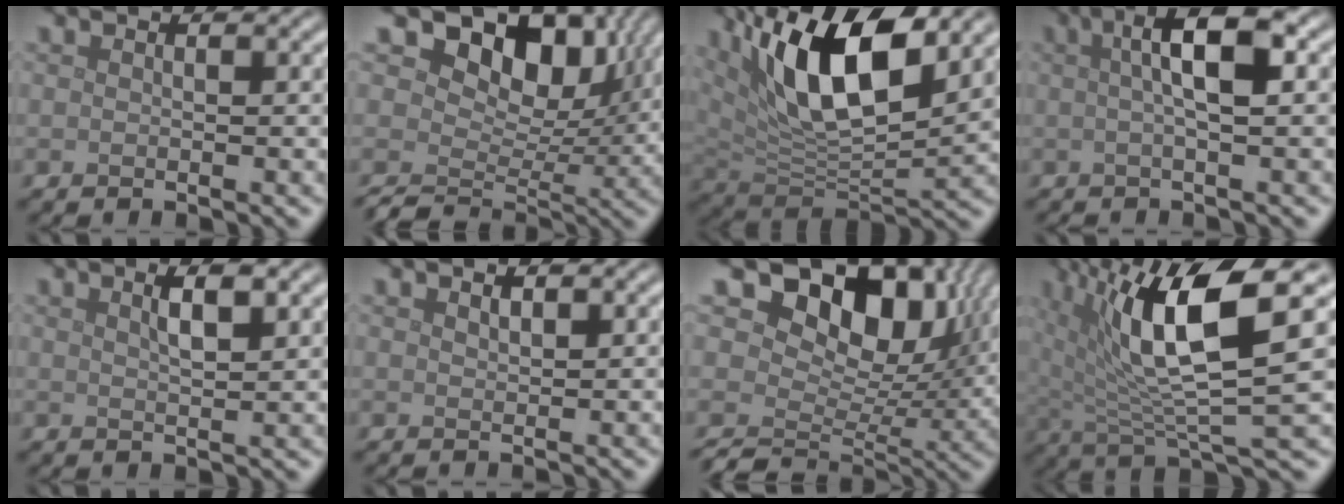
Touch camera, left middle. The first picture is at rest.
{"total": 10.9, "force": [4.8, 7.2, 6.6], "torque": [-0.108, 0.014, 0.075]}
{"total": 11.7, "force": [4.7, 4.6, 9.7], "torque": [-0.166, 0.003, 0.081]}
{"total": 5.5, "force": [1.0, 1.3, 5.3], "torque": [-0.071, 0.016, 0.007]}
{"total": 2.7, "force": [1.4, 0.7, 2.2], "torque": [-0.032, 0.007, 0.022]}
{"total": 0.6, "force": [0.4, 0.2, 0.4], "torque": [-0.005, 0.000, 0.007]}
{"total": 13.6, "force": [5.3, 9.1, 8.5], "torque": [-0.142, 0.017, 0.088]}
{"total": 11.0, "force": [3.2, 2.9, 10.1], "torque": [-0.171, 0.008, 0.059]}